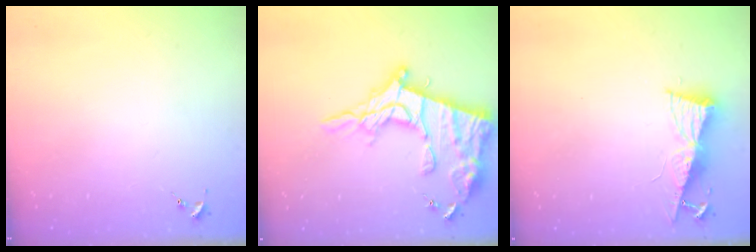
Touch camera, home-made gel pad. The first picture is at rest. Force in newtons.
{"total": 22.3, "press": 22.2, "slide": 2.0}
{"total": 8.6, "press": 8.5, "slide": 1.1}